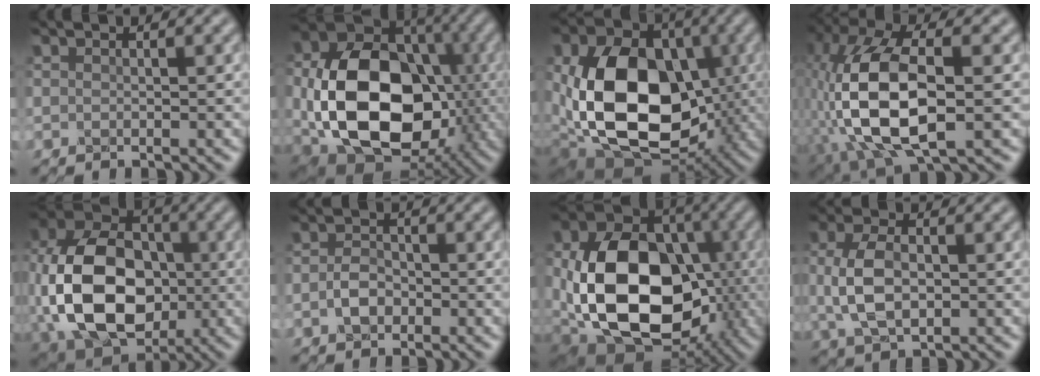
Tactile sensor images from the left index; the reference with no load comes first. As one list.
[{"total": 15.6, "force": [-2.4, 11.0, 10.8], "torque": [-0.196, -0.021, -0.052]}, {"total": 16.1, "force": [-1.9, 11.1, 11.6], "torque": [-0.227, -0.023, -0.043]}, {"total": 12.6, "force": [-2.6, 5.7, 11.0], "torque": [-0.238, 0.004, -0.057]}, {"total": 14.3, "force": [-2.1, 10.1, 9.9], "torque": [-0.208, -0.014, -0.043]}, {"total": 2.2, "force": [-1.2, 1.4, 1.2], "torque": [-0.022, 0.001, -0.029]}, {"total": 16.8, "force": [-2.3, 12.0, 11.5], "torque": [-0.219, -0.032, -0.037]}, {"total": 4.9, "force": [-0.5, 2.7, 4.0], "torque": [-0.088, 0.001, -0.010]}]